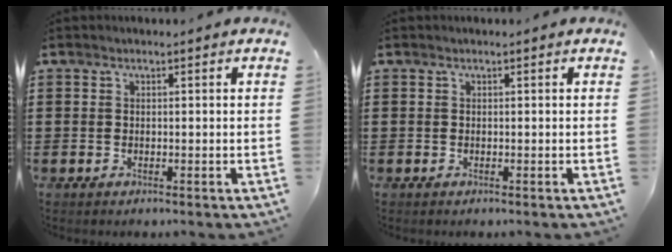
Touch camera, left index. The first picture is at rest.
{"total": 0.0}